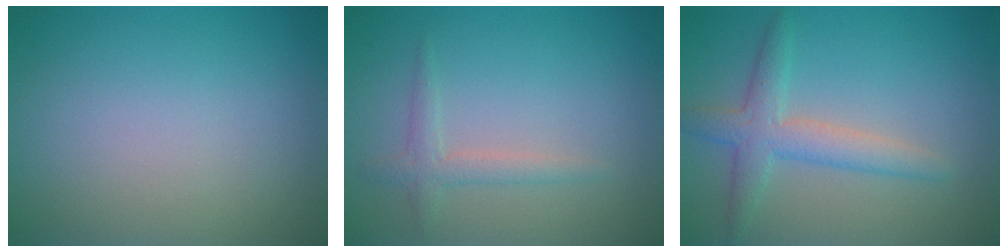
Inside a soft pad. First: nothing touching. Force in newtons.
{"total": 1.7, "press": 1.7, "slide": 0.1}
{"total": 2.8, "press": 2.8, "slide": 0.2}